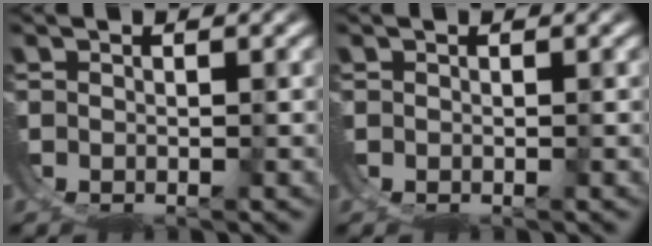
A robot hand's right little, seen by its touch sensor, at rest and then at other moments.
{"total": 0.0}